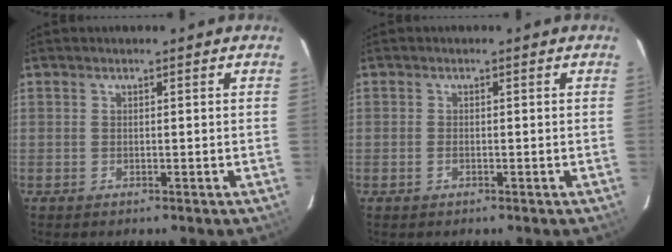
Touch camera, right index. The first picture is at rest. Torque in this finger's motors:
{"motor_torque": [-0.18, -0.13, -0.04, 0.00]}